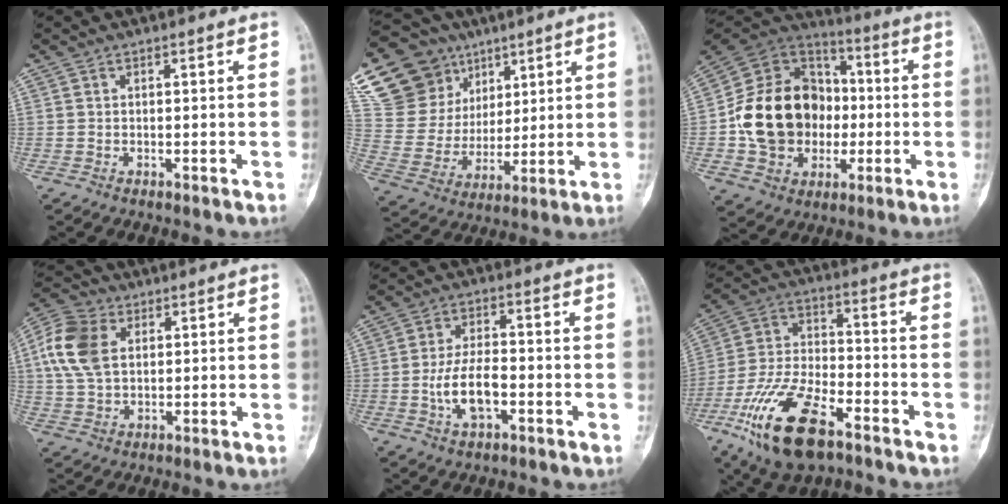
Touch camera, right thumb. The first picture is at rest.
{"total": 24.8, "force": [13.2, 18.8, 9.4], "torque": [-0.176, 0.021, 0.273]}
{"total": 21.5, "force": [-1.8, 17.5, 12.4], "torque": [-0.184, 0.031, -0.022]}
{"total": 11.5, "force": [2.8, 7.8, 8.0], "torque": [-0.161, 0.012, 0.048]}
{"total": 8.0, "force": [-2.2, 3.8, 6.6], "torque": [-0.127, 0.018, -0.041]}
{"total": 18.6, "force": [-10.1, 8.3, 13.2], "torque": [-0.252, 0.041, -0.181]}